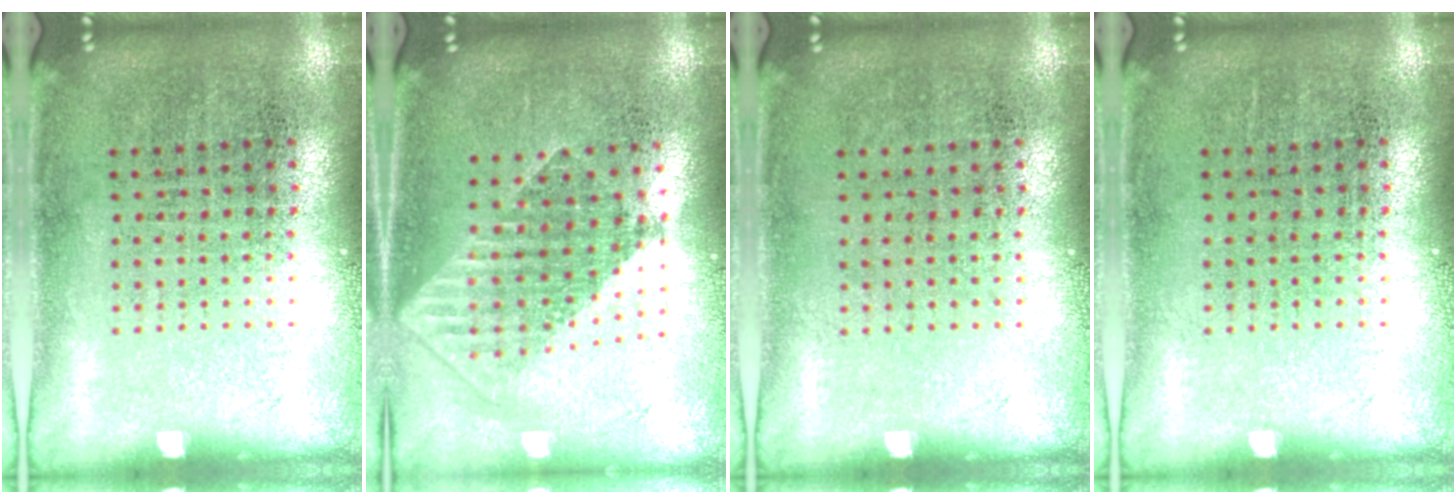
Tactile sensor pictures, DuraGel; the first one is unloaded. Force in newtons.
{"total": 1.8, "press": 1.4, "slide": 1.1}
{"total": 0.0}
{"total": 0.0}